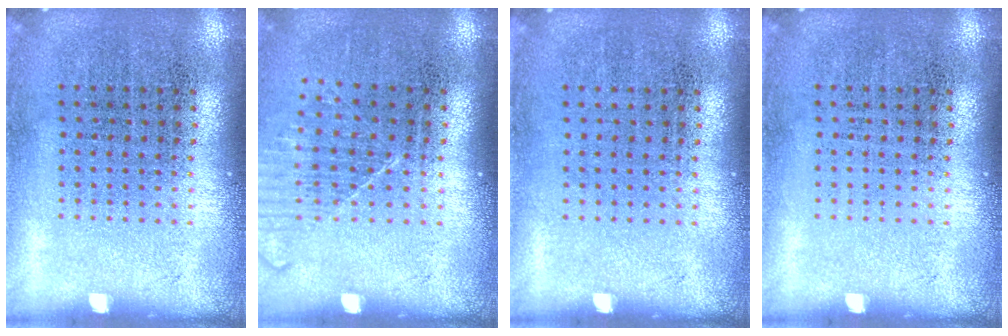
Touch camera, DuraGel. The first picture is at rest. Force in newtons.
{"total": 1.2, "press": 1.2, "slide": 0.4}
{"total": 0.0}
{"total": 0.0}